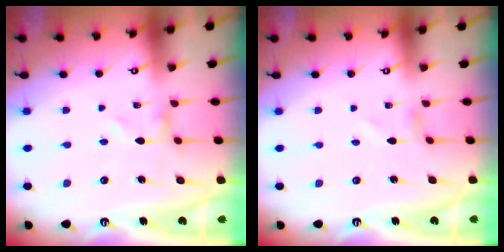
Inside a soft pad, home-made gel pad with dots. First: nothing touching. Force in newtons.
{"total": 1.4, "press": 1.4, "slide": 0.1}